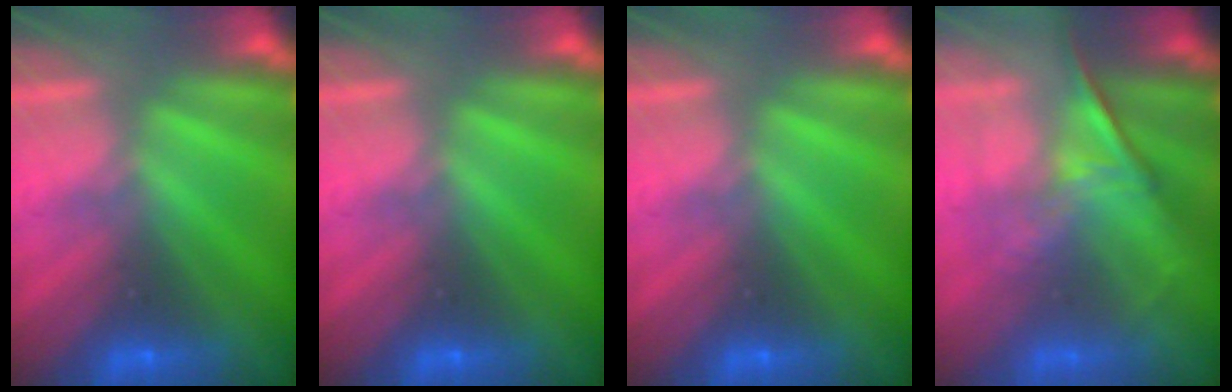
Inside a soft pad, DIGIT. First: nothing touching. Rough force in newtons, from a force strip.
{"total": 0.0}
{"total": 0.0}
{"total": 1.1}